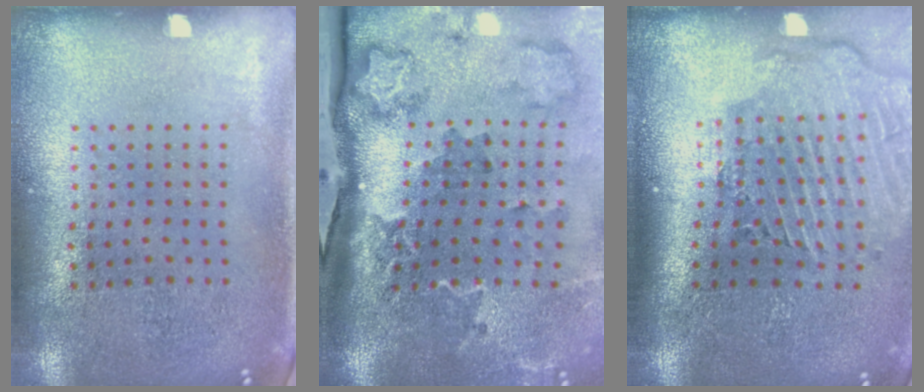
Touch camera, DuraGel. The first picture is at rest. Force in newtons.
{"total": 3.1, "press": 2.1, "slide": 2.3}
{"total": 2.9, "press": 2.4, "slide": 1.7}